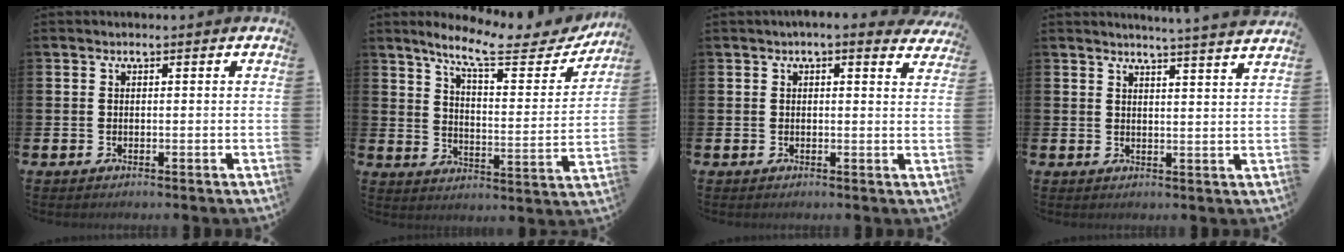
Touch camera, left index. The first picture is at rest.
{"total": 9.8, "force": [8.3, 2.1, 4.7], "torque": [-0.105, -0.051, 0.136]}
{"total": 1.9, "force": [1.8, 0.1, 0.7], "torque": [-0.007, -0.012, 0.029]}
{"total": 4.1, "force": [3.9, -1.0, 0.5], "torque": [-0.006, -0.030, 0.067]}